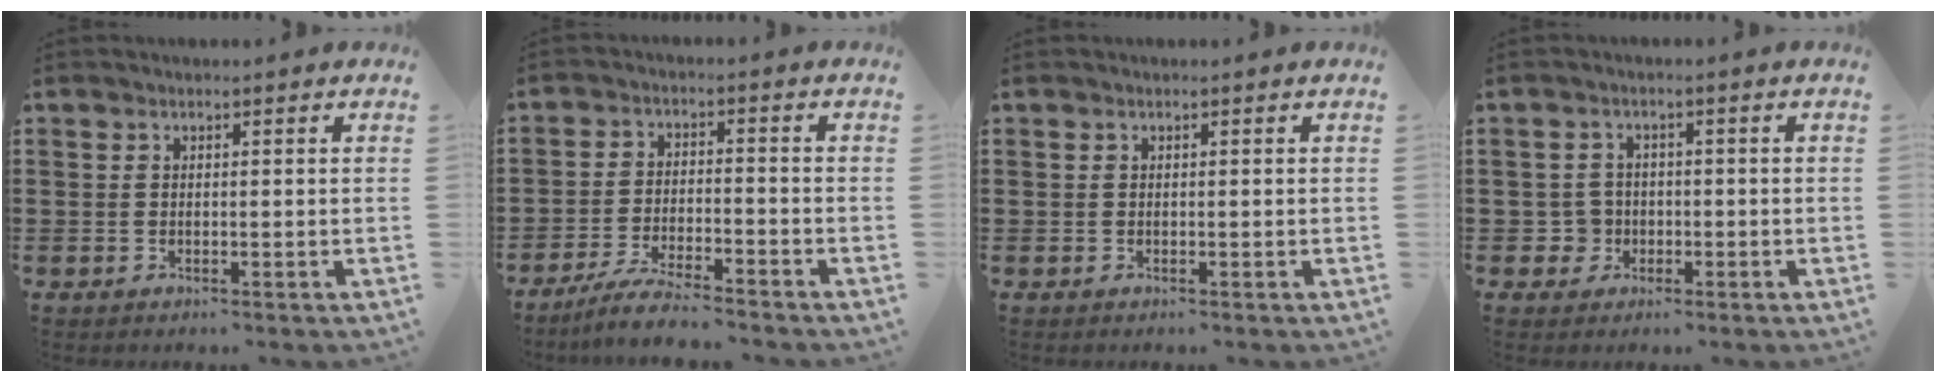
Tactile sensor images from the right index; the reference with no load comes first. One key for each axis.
{"total": 5.2, "fx": -4.8, "fy": -0.2, "fz": 1.8, "tx": -0.044, "ty": -0.010, "tz": -0.095}
{"total": 0.0}
{"total": 3.3, "fx": -0.9, "fy": 3.1, "fz": 0.7, "tx": -0.026, "ty": 0.005, "tz": -0.021}